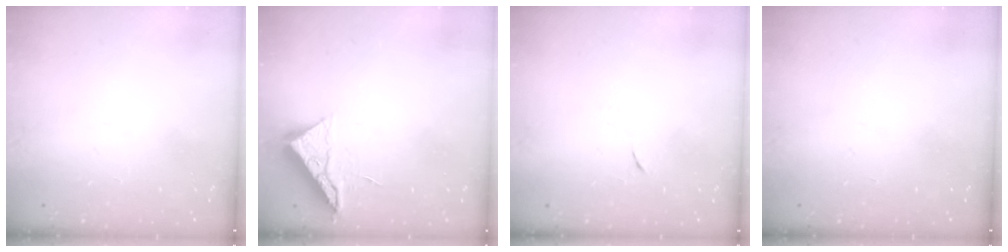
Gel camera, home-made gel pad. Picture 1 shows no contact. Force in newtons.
{"total": 6.0, "press": 5.9, "slide": 0.6}
{"total": 5.2, "press": 5.1, "slide": 0.7}
{"total": 0.0}